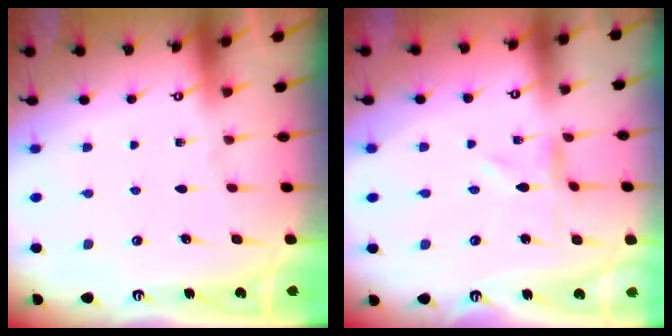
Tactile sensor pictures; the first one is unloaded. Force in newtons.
{"total": 0.0}